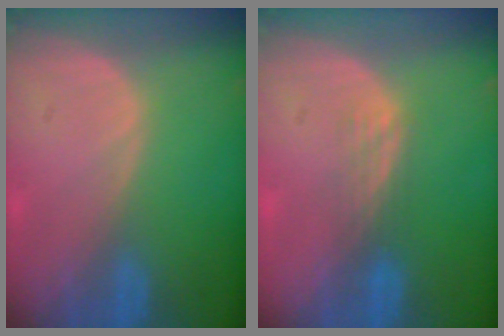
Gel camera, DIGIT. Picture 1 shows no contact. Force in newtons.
{"total": 2.2, "press": 2.2, "slide": 0.2}